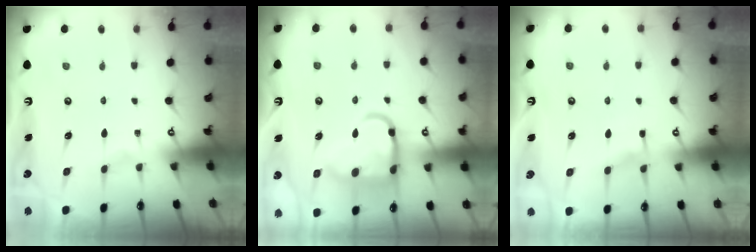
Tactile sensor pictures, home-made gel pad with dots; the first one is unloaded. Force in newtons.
{"total": 15.2, "press": 15.1, "slide": 1.7}
{"total": 4.0, "press": 3.9, "slide": 0.5}